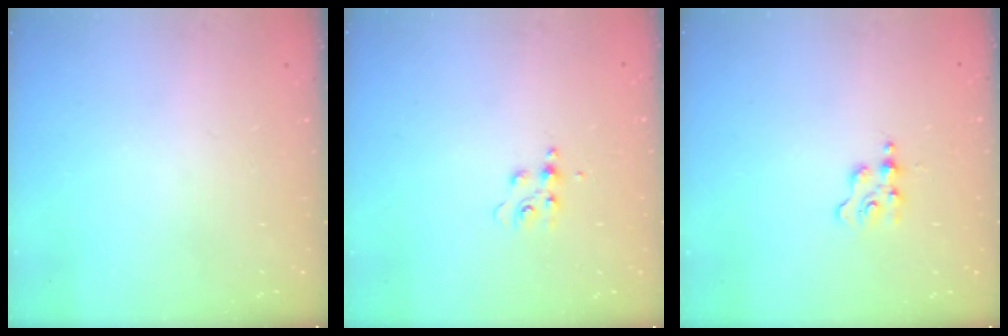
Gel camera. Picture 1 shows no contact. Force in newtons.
{"total": 4.9, "press": 4.8, "slide": 0.5}
{"total": 1.9, "press": 1.9, "slide": 0.2}